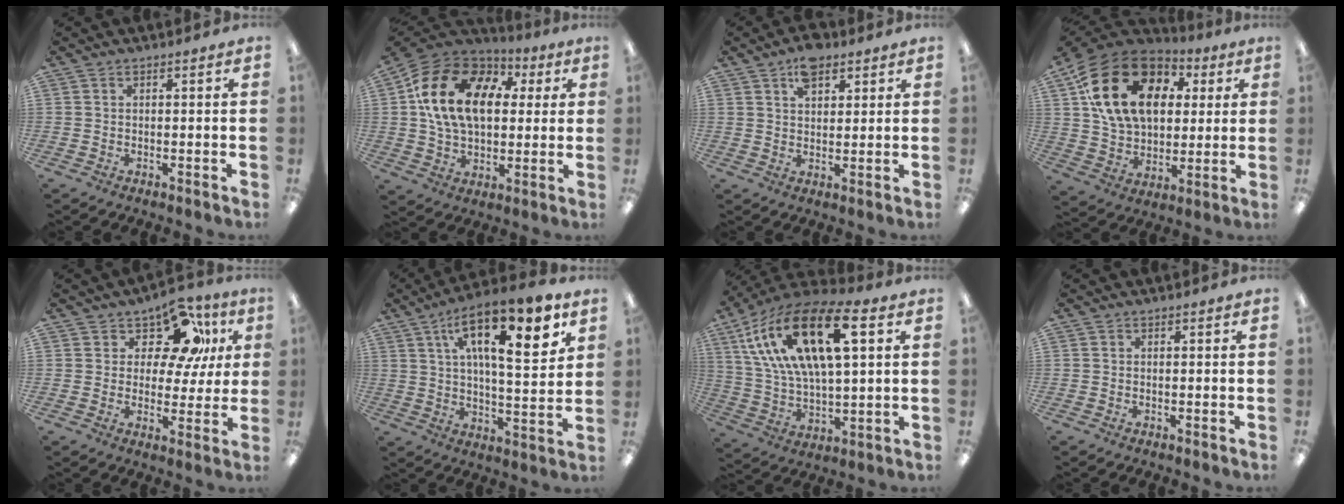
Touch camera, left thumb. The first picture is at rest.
{"total": 18.8, "force": [5.1, 12.8, 12.9], "torque": [-0.262, 0.002, 0.090]}
{"total": 6.9, "force": [4.3, 3.7, 3.8], "torque": [-0.054, -0.012, 0.075]}
{"total": 22.0, "force": [8.2, 15.5, 13.2], "torque": [-0.239, -0.009, 0.154]}
{"total": 12.5, "force": [6.9, 7.6, 7.2], "torque": [-0.113, -0.030, 0.125]}
{"total": 19.2, "force": [9.7, 6.9, 15.1], "torque": [-0.229, -0.033, 0.146]}
{"total": 21.9, "force": [10.2, 9.4, 17.0], "torque": [-0.333, -0.026, 0.168]}
{"total": 0.0}